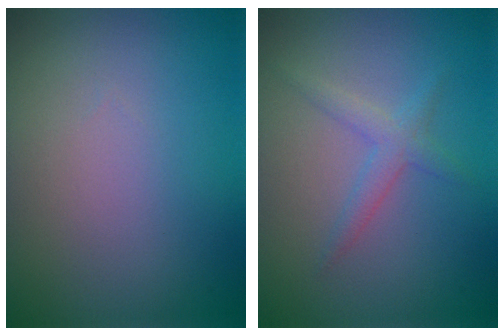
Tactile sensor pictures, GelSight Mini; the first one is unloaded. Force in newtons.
{"total": 1.8, "press": 1.8, "slide": 0.1}